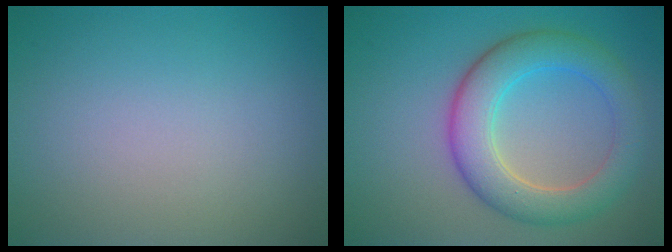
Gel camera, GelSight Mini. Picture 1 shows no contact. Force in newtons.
{"total": 6.1, "press": 6.1, "slide": 0.1}